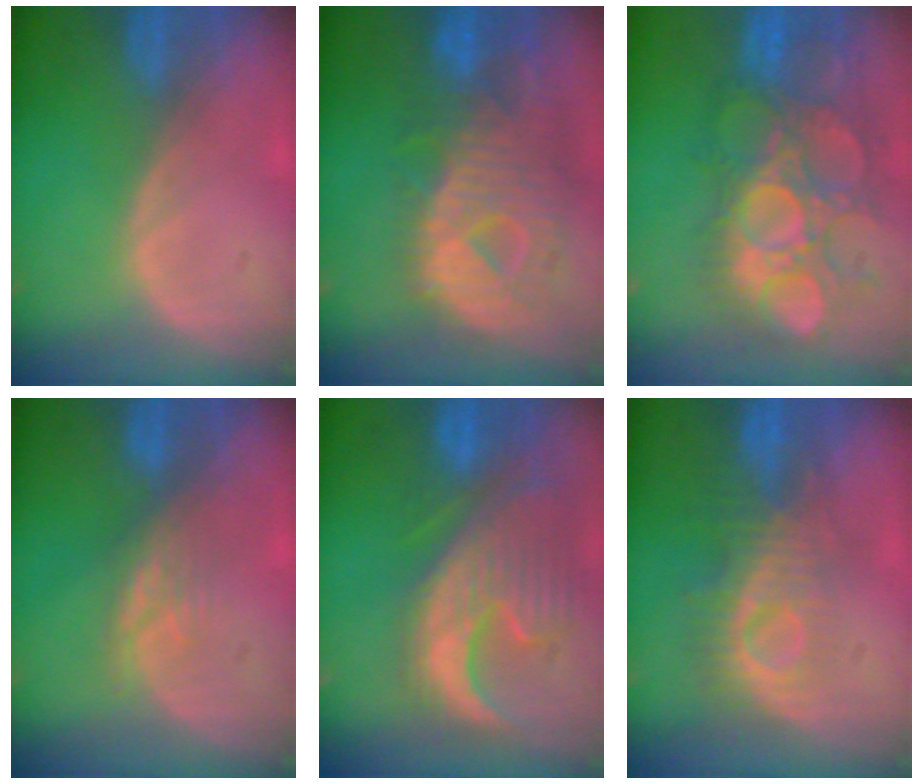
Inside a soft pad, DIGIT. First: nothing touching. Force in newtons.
{"total": 12.5, "press": 10.8, "slide": 6.4}
{"total": 12.2, "press": 11.5, "slide": 4.1}
{"total": 3.3, "press": 3.2, "slide": 0.5}
{"total": 13.6, "press": 11.5, "slide": 7.2}
{"total": 9.2, "press": 8.2, "slide": 4.0}